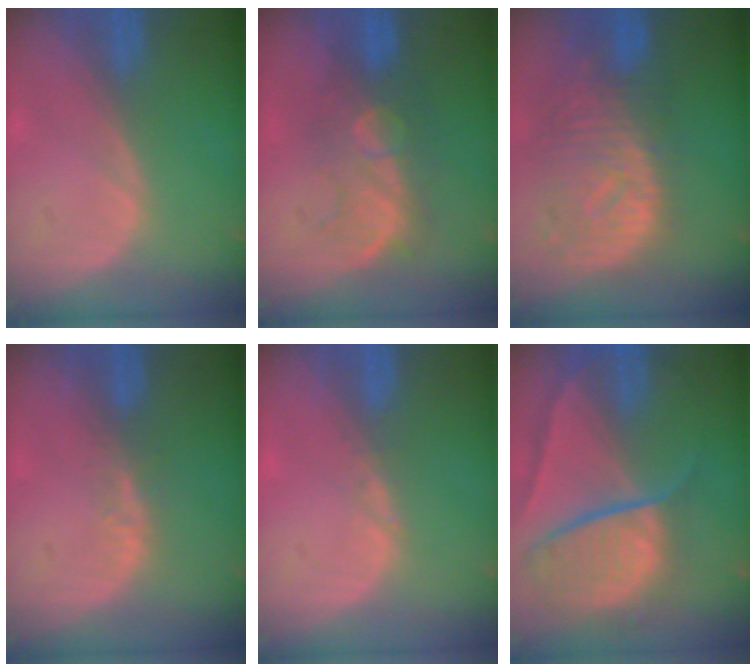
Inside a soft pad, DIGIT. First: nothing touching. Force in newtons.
{"total": 8.1, "press": 7.9, "slide": 1.7}
{"total": 11.2, "press": 9.8, "slide": 5.4}
{"total": 2.4, "press": 1.8, "slide": 1.5}
{"total": 0.6, "press": 0.5, "slide": 0.3}
{"total": 10.7, "press": 8.9, "slide": 5.9}